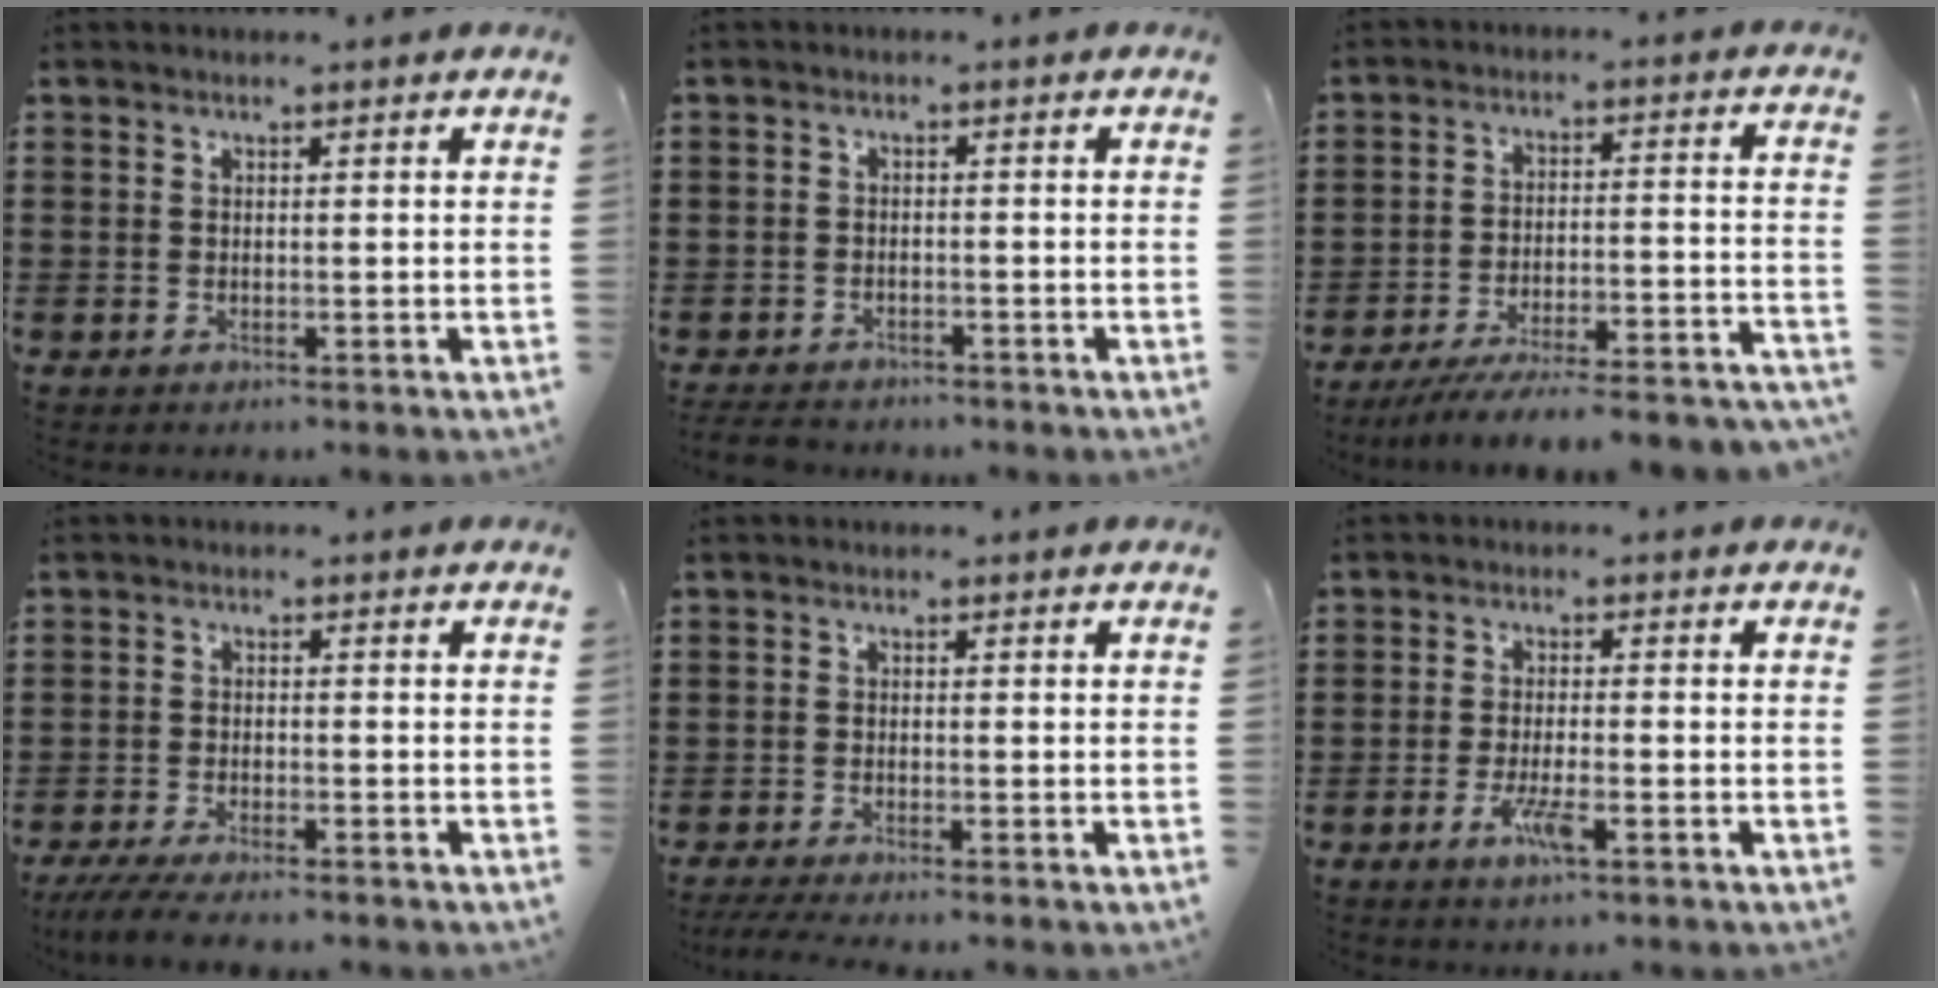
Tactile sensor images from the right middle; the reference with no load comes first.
{"total": 2.8, "force": [-2.7, 0.7, 0.2], "torque": [-0.014, -0.001, -0.060]}
{"total": 6.9, "force": [-6.4, -0.2, 2.5], "torque": [-0.038, -0.002, -0.123]}
{"total": 3.5, "force": [-3.1, 0.2, 1.6], "torque": [-0.040, -0.010, -0.065]}
{"total": 1.7, "force": [-1.4, 0.0, 1.0], "torque": [-0.015, 0.001, -0.026]}
{"total": 4.3, "force": [-2.1, 0.8, 3.7], "torque": [-0.079, -0.008, -0.041]}